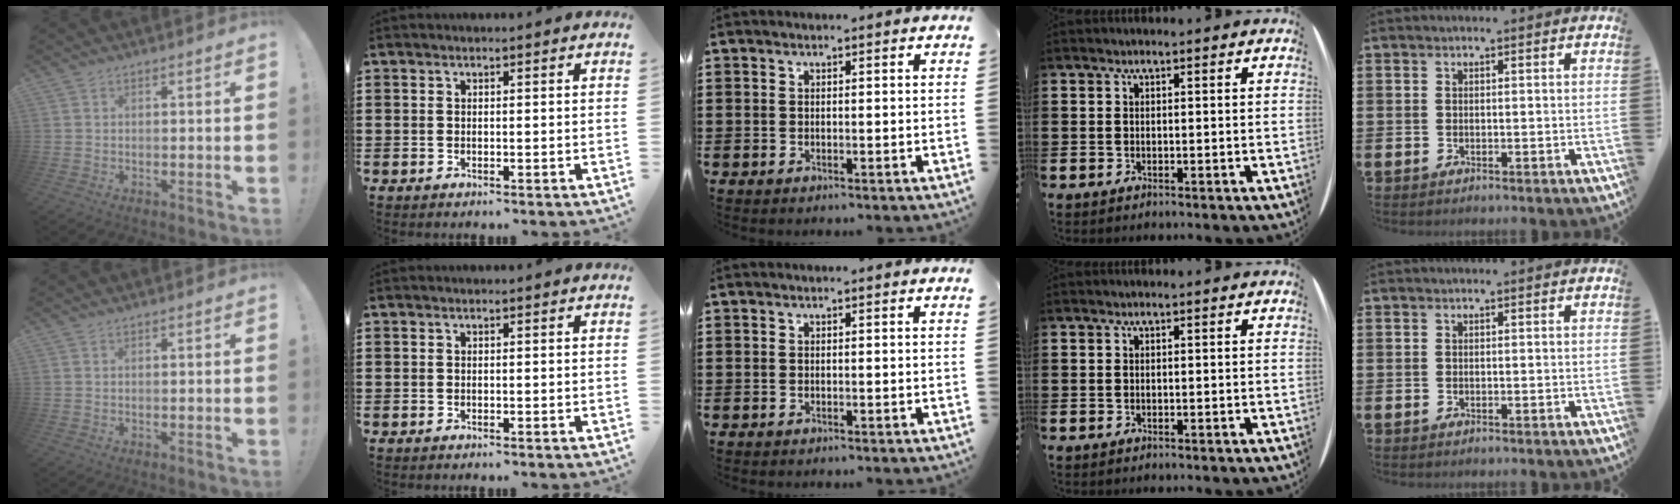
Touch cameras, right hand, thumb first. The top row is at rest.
{}